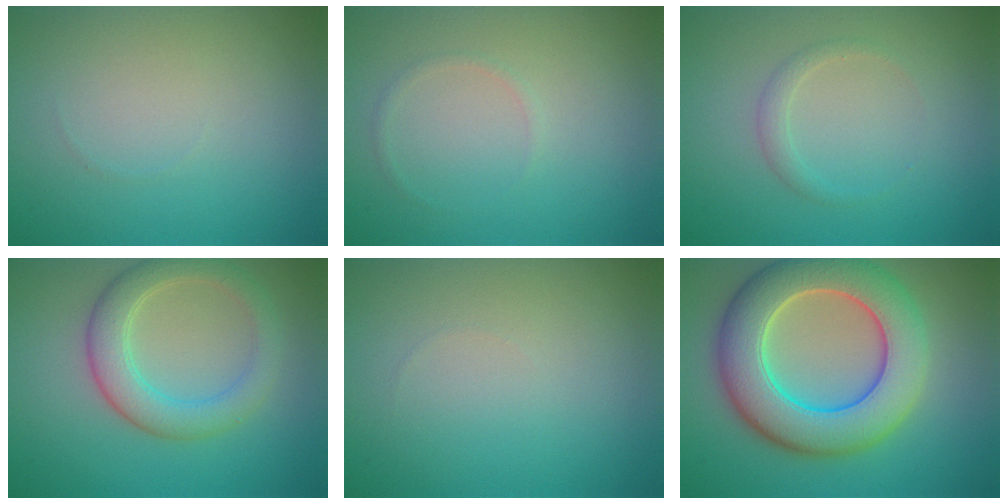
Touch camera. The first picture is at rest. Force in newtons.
{"total": 0.7, "press": 0.7, "slide": 0.0}
{"total": 1.2, "press": 1.2, "slide": 0.1}
{"total": 4.4, "press": 4.4, "slide": 0.3}
{"total": 0.0}
{"total": 10.0, "press": 10.0, "slide": 0.4}